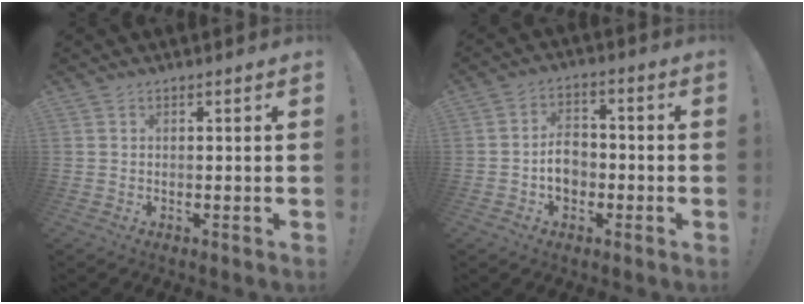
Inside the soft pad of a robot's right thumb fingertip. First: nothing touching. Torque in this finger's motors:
{"motor_torque": [1.09, 0.56, 0.84, -0.40, 0.00]}